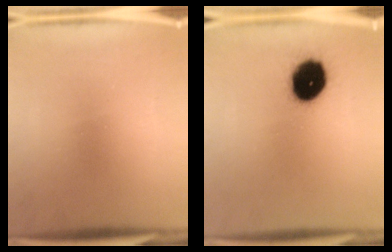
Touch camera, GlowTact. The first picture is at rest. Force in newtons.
{"total": 12.7}